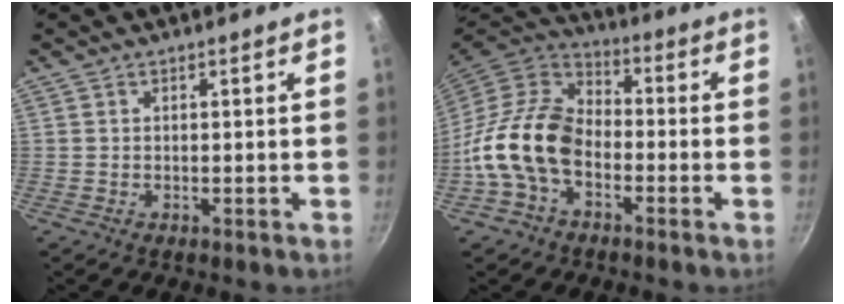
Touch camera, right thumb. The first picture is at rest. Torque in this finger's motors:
{"motor_torque": [1.84, 2.98, 1.44, -1.33, 0.20]}